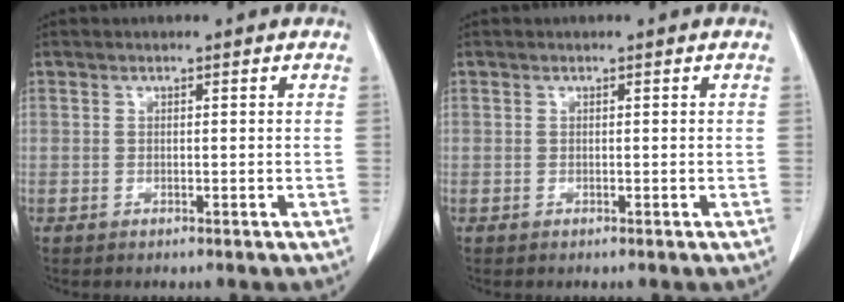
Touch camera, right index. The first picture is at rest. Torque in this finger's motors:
{"motor_torque": [0.00, 0.00, 0.00, 0.00]}